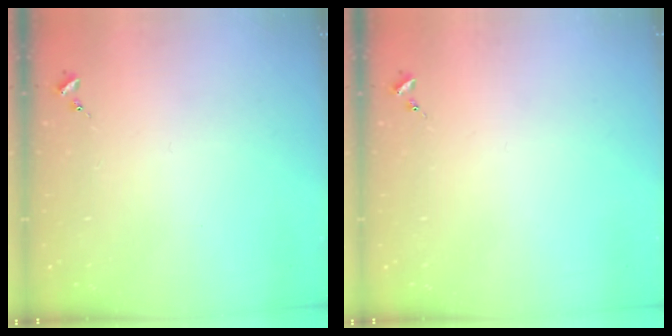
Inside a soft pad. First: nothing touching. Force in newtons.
{"total": 0.0}